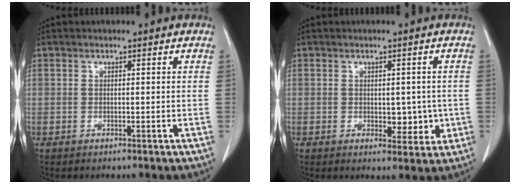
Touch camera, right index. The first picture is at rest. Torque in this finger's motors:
{"motor_torque": [0.19, 0.14, 0.08, 0.04]}